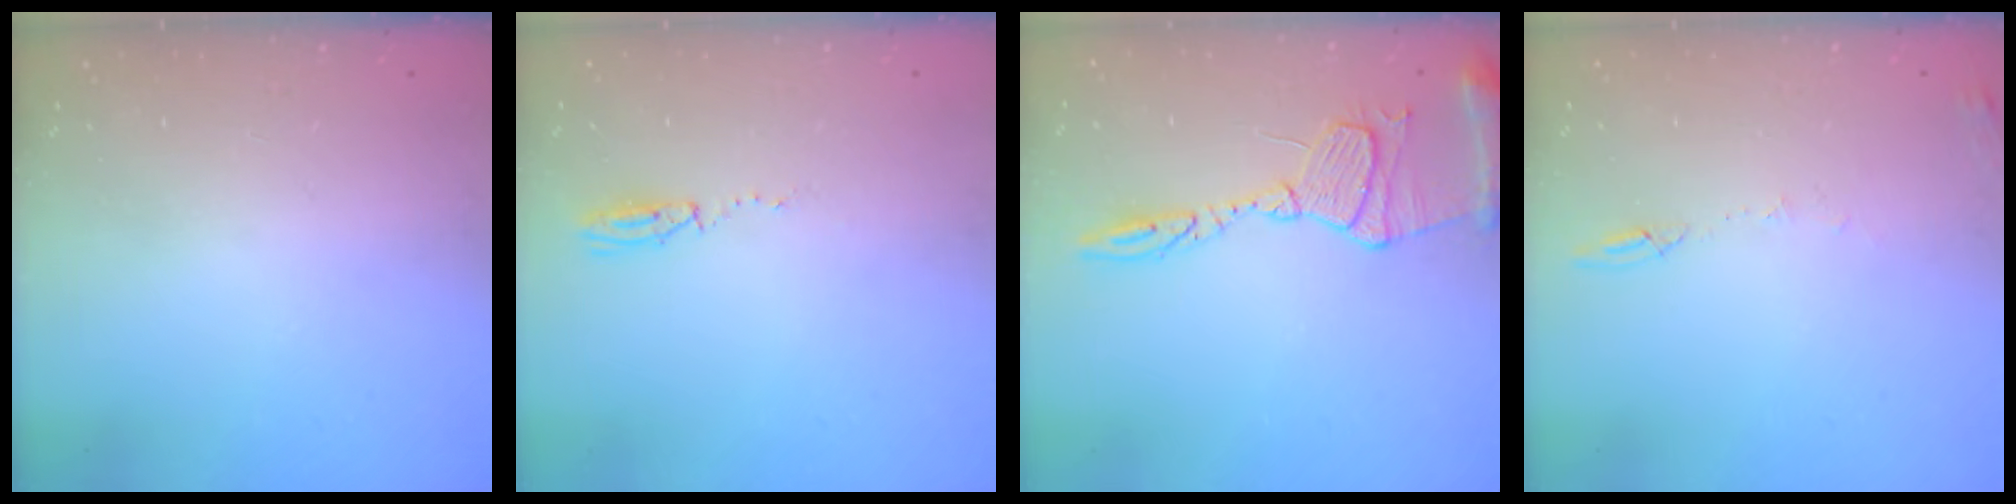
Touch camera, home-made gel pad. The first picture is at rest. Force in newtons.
{"total": 3.5, "press": 2.8, "slide": 2.1}
{"total": 13.4, "press": 13.4, "slide": 1.1}
{"total": 5.2, "press": 5.1, "slide": 0.7}